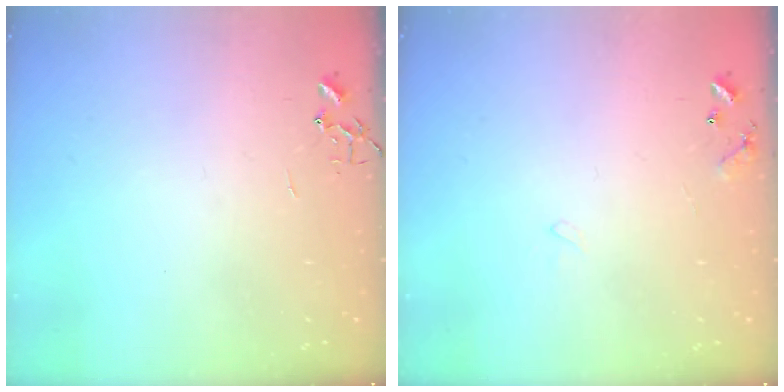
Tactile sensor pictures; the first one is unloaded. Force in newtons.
{"total": 6.1, "press": 6.1, "slide": 0.5}